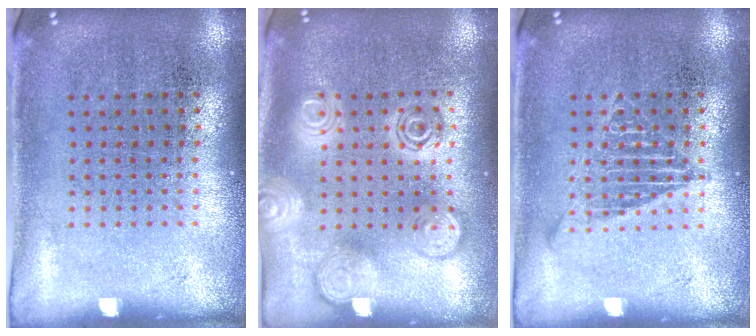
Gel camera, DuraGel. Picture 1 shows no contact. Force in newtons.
{"total": 3.0, "press": 3.0, "slide": 0.4}
{"total": 1.7, "press": 1.7, "slide": 0.2}